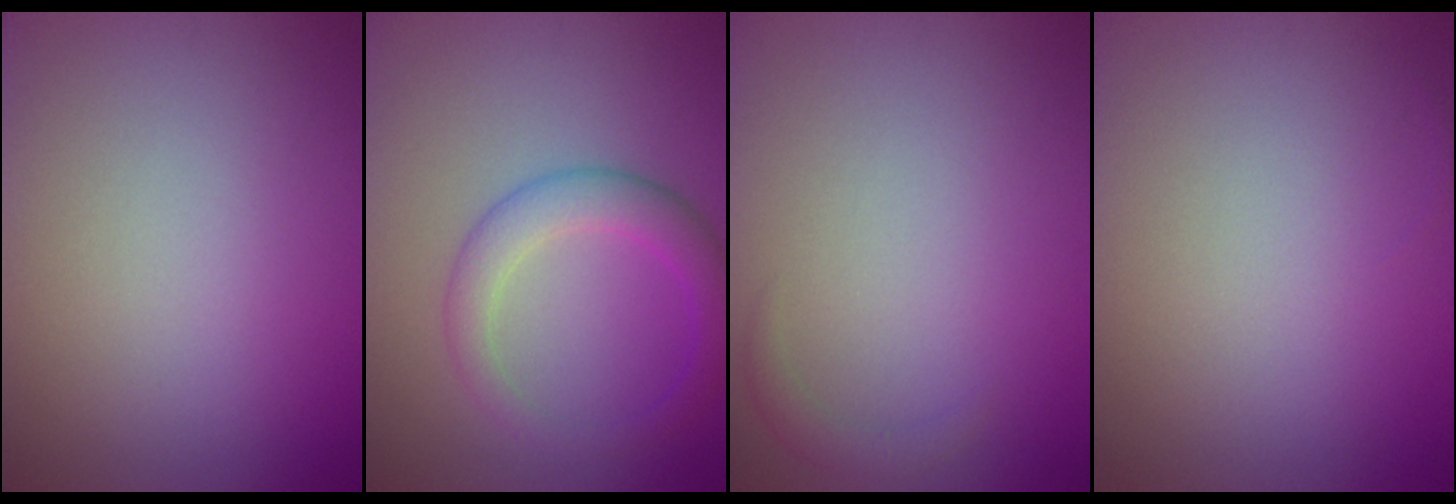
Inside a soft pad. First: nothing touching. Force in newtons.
{"total": 2.6, "press": 2.6, "slide": 0.2}
{"total": 1.1, "press": 1.1, "slide": 0.1}
{"total": 0.0}